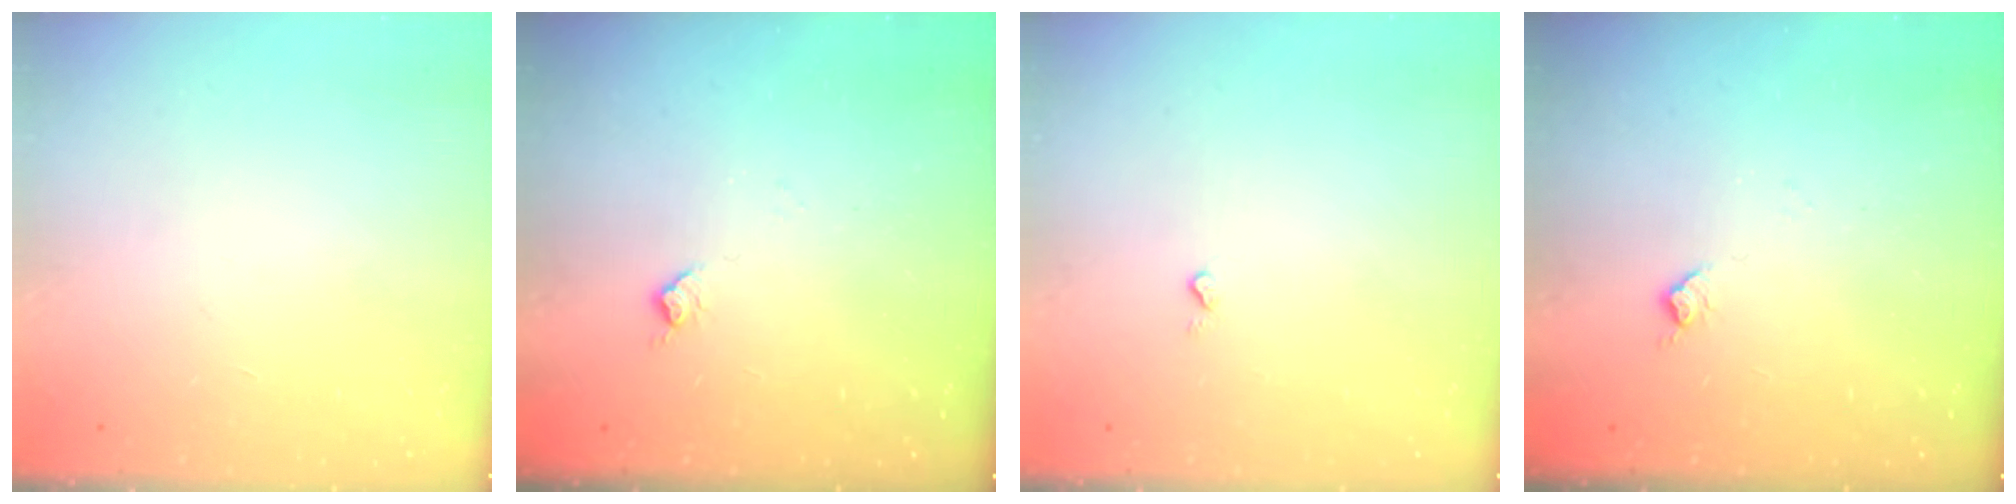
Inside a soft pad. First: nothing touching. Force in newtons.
{"total": 5.3, "press": 5.2, "slide": 0.8}
{"total": 2.7, "press": 2.7, "slide": 0.4}
{"total": 5.3, "press": 5.2, "slide": 0.8}